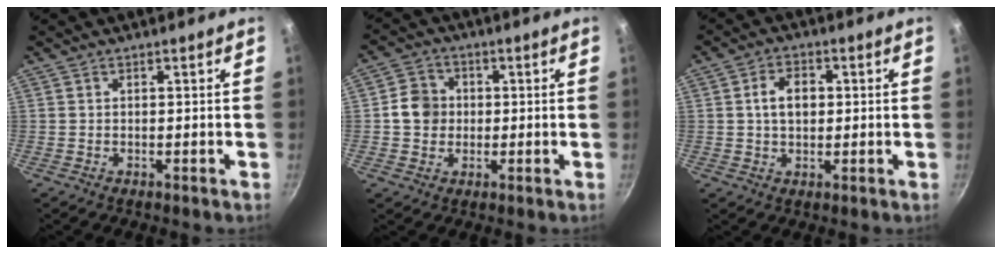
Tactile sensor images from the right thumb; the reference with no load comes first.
{"total": 6.2, "force": [0.0, 5.7, 2.5], "torque": [-0.017, 0.010, -0.012]}
{"total": 6.0, "force": [0.7, 4.1, 4.2], "torque": [-0.054, 0.009, 0.008]}